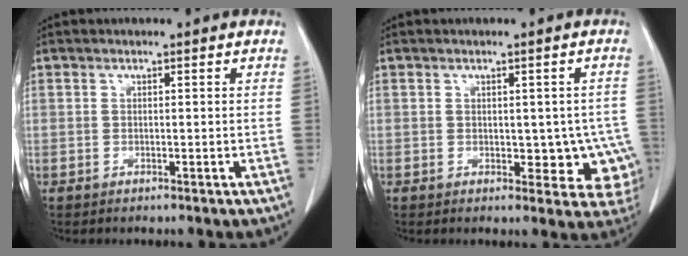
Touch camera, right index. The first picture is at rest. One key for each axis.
{"total": 7.2, "fx": -1.4, "fy": 4.5, "fz": 5.4, "tx": -0.036, "ty": 0.013, "tz": -0.010}